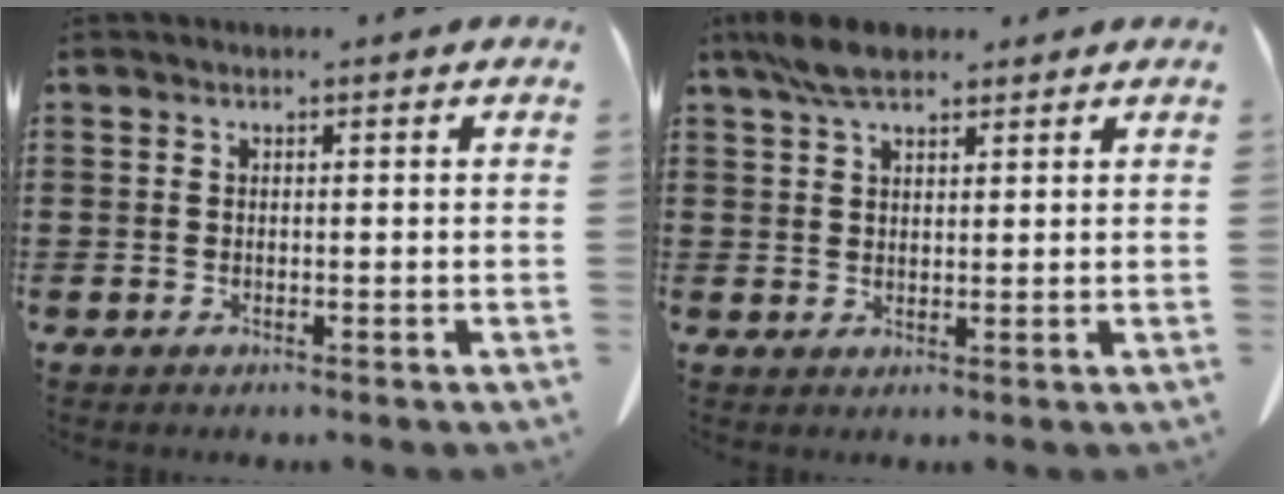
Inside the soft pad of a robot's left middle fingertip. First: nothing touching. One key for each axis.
{"total": 5.5, "fx": 4.0, "fy": 2.1, "fz": 3.1, "tx": -0.073, "ty": 0.002, "tz": 0.076}